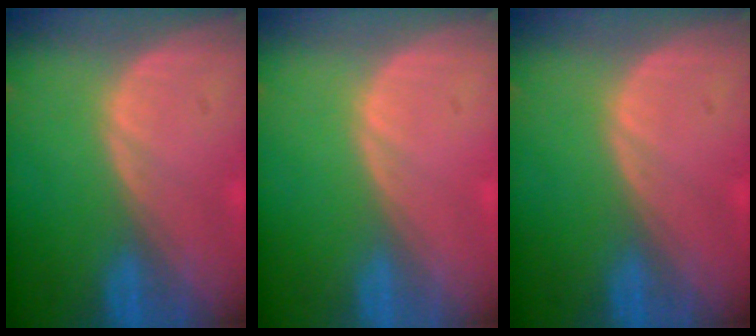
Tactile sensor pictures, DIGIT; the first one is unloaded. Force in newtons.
{"total": 0.0}
{"total": 0.0}